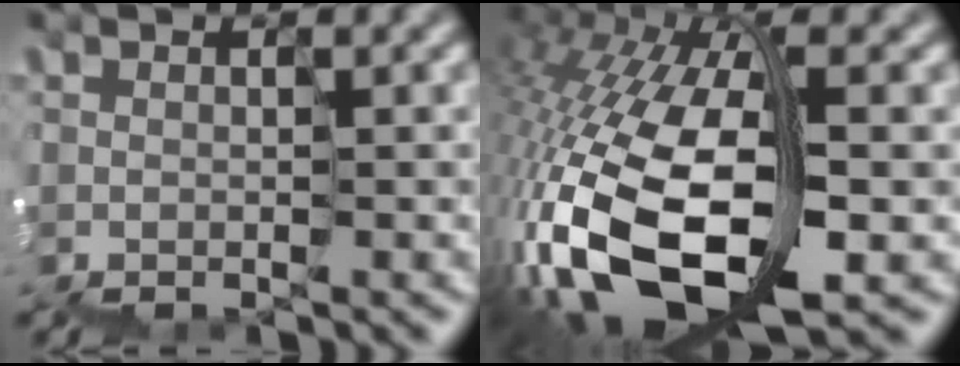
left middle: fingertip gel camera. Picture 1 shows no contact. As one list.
[{"total": 13.0, "force": [-4.3, 6.6, 10.3], "torque": [-0.245, -0.013, -0.074]}]